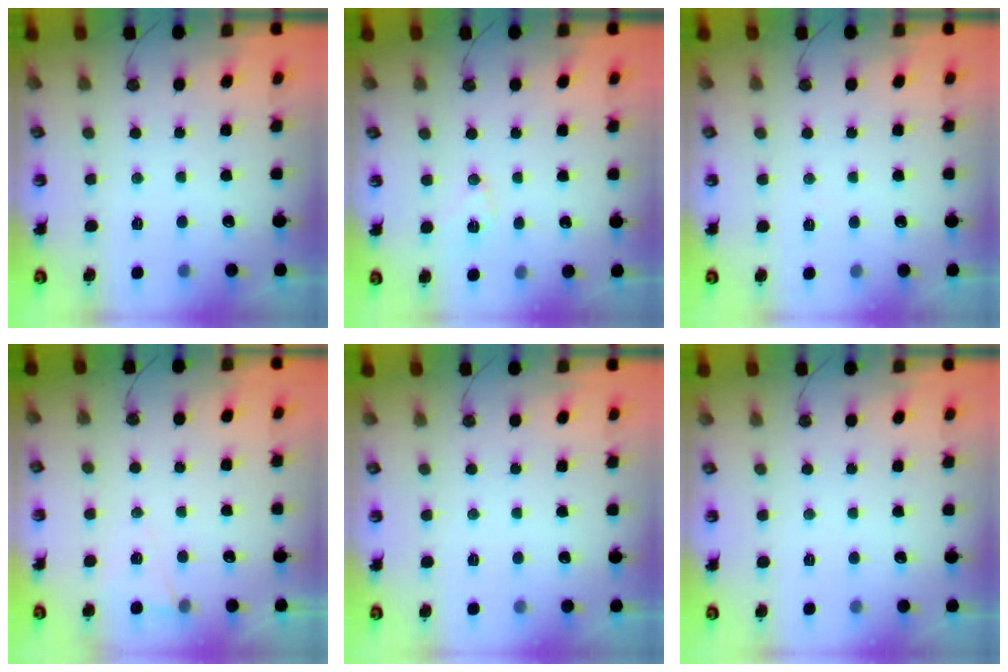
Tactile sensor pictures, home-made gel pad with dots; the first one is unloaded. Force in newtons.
{"total": 6.3, "press": 6.1, "slide": 1.6}
{"total": 4.6, "press": 1.9, "slide": 4.2}
{"total": 5.2, "press": 2.9, "slide": 4.3}
{"total": 0.0}
{"total": 0.0}